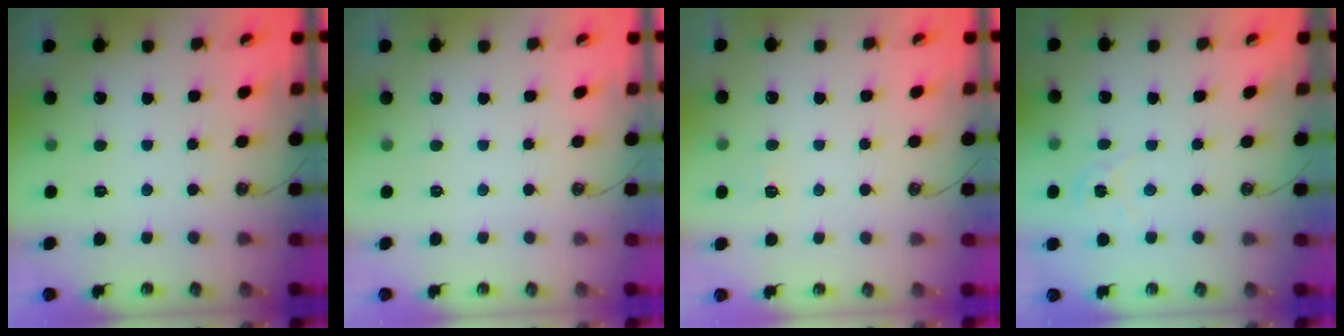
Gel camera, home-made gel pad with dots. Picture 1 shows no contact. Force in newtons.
{"total": 0.0}
{"total": 2.7, "press": 2.7, "slide": 0.4}
{"total": 2.9, "press": 2.9, "slide": 0.3}